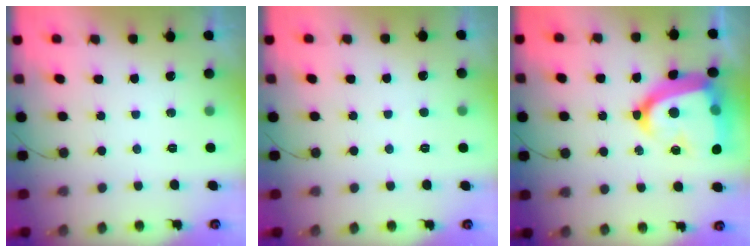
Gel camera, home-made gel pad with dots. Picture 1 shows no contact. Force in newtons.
{"total": 2.3, "press": 2.3, "slide": 0.2}
{"total": 22.7, "press": 22.6, "slide": 2.2}